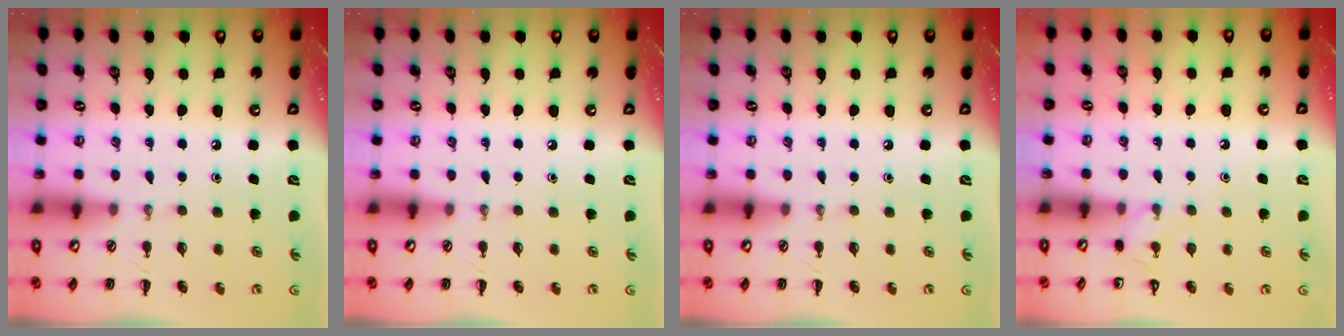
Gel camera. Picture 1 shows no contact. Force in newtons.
{"total": 0.0}
{"total": 0.0}
{"total": 3.7, "press": 3.5, "slide": 1.4}